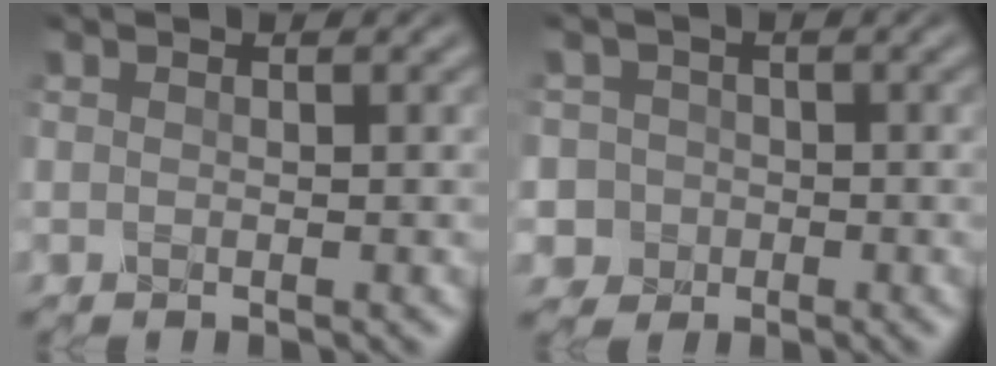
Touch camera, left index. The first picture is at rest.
{"total": 4.7, "force": [-1.1, 4.5, 0.7], "torque": [-0.002, 0.011, -0.042]}